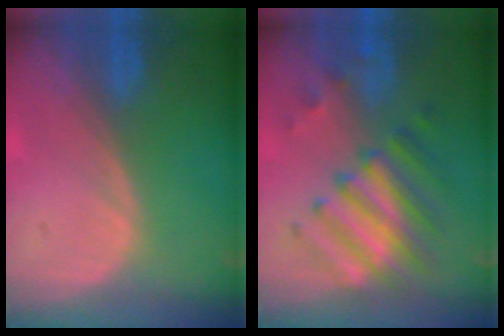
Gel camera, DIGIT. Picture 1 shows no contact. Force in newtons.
{"total": 8.1, "press": 7.9, "slide": 1.8}